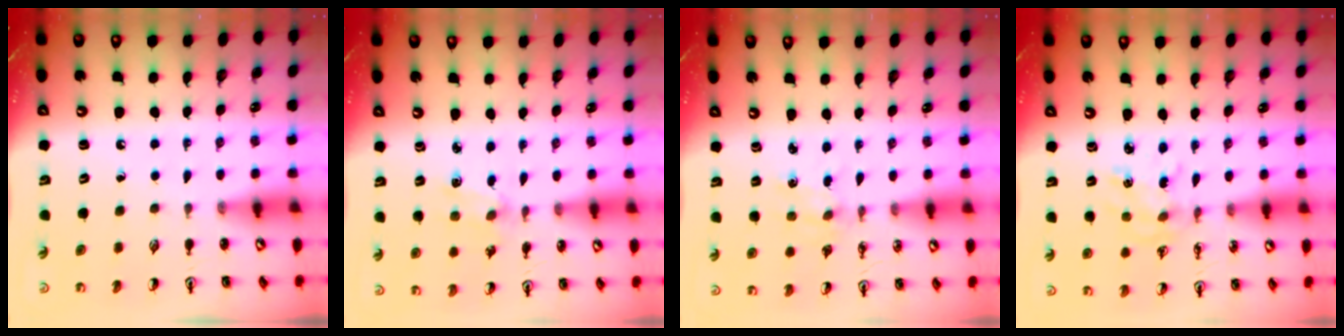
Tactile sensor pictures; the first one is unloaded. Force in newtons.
{"total": 1.5, "press": 1.4, "slide": 0.4}
{"total": 0.5, "press": 0.5, "slide": 0.2}
{"total": 2.1, "press": 2.1, "slide": 0.2}